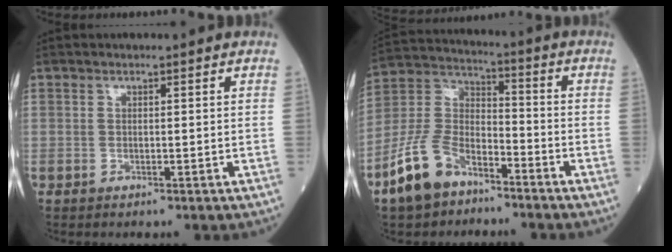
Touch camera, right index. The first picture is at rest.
{"total": 11.4, "force": [-7.6, 5.8, 6.2], "torque": [-0.151, 0.005, -0.156]}